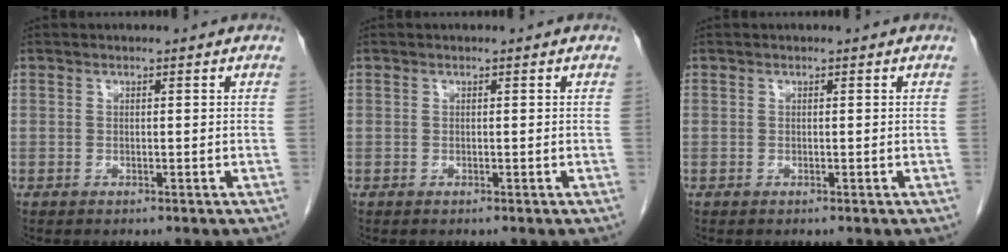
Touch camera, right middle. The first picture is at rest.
{"total": 0.0}
{"total": 0.0}